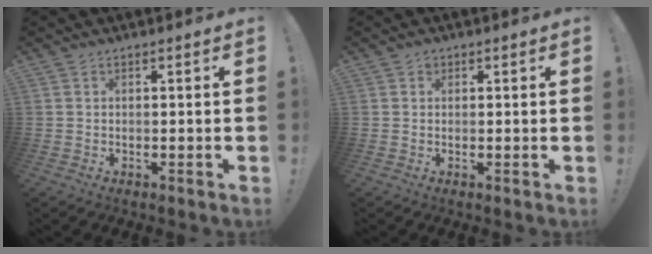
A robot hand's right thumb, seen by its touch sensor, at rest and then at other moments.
{"total": 1.2, "force": [0.7, 1.0, 0.1], "torque": [0.000, 0.000, 0.012]}